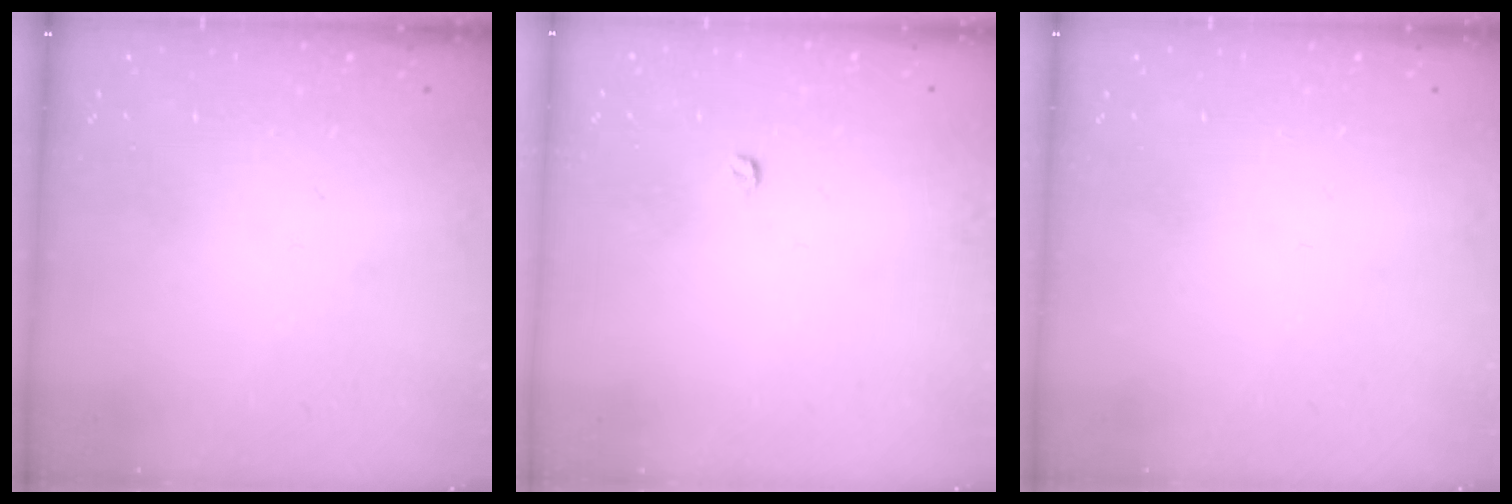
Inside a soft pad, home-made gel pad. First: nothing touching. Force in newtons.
{"total": 3.0, "press": 2.9, "slide": 0.4}
{"total": 0.0}